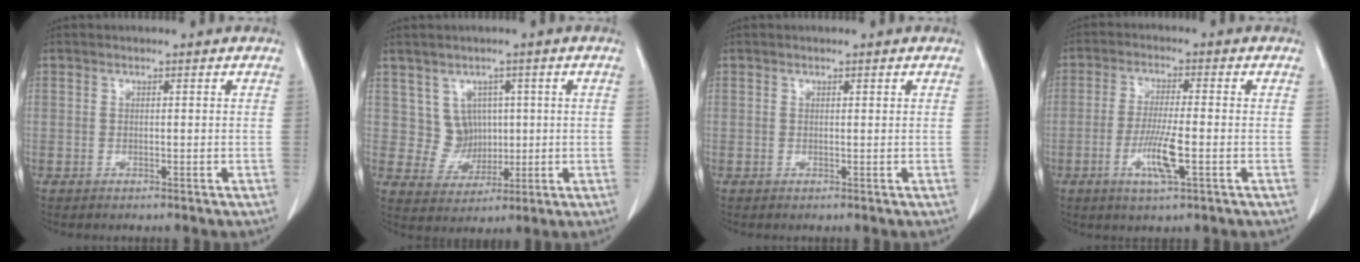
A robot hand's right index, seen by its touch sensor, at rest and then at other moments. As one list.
[{"total": 2.6, "force": [0.5, 2.4, 0.7], "torque": [-0.007, 0.001, 0.011]}, {"total": 0.0}, {"total": 6.8, "force": [-2.4, 0.4, 6.3], "torque": [-0.125, -0.012, -0.044]}]